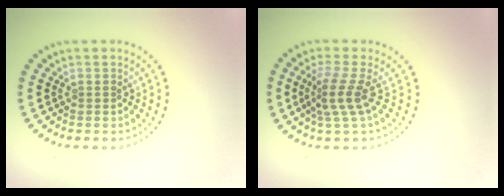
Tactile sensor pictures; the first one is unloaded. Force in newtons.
{"total": 2.9, "press": 2.1, "slide": 2.0}